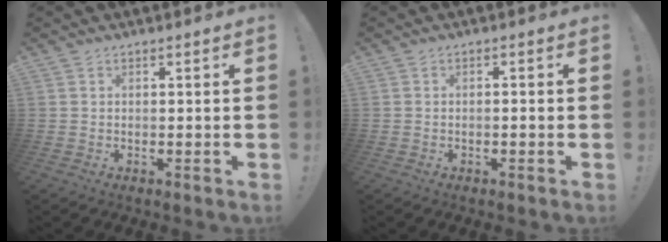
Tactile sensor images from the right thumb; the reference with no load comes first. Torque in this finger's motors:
{"motor_torque": [-0.09, 0.01, -0.20, 0.08, 0.04]}